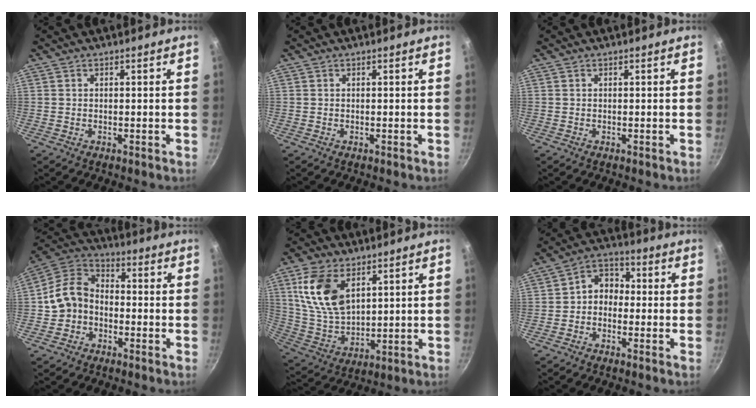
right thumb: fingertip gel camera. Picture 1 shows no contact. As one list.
[{"total": 0.0}, {"total": 0.0}, {"total": 9.8, "force": [-2.2, 7.8, 5.5], "torque": [-0.080, 0.044, -0.059]}, {"total": 14.2, "force": [5.6, 8.3, 10.0], "torque": [-0.182, -0.025, 0.122]}, {"total": 6.2, "force": [-0.8, 5.0, 3.6], "torque": [-0.025, 0.027, -0.032]}]